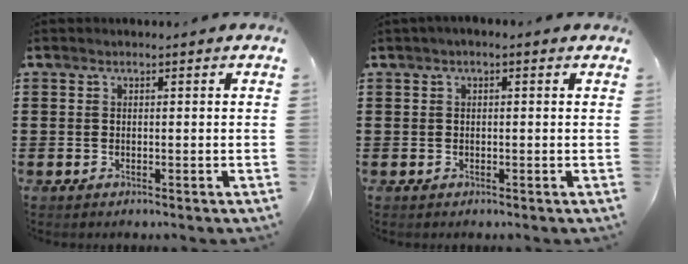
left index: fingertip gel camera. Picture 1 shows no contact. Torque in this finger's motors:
{"motor_torque": [2.13, 0.00, 0.54, 0.04]}